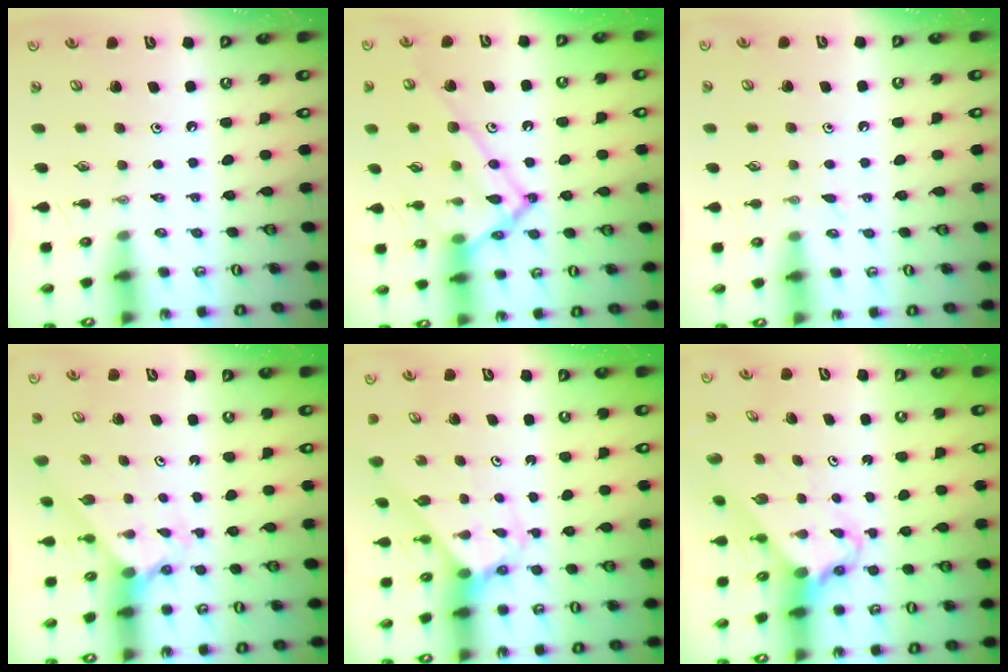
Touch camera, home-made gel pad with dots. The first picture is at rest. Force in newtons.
{"total": 19.0, "press": 19.0, "slide": 1.5}
{"total": 5.7, "press": 5.7, "slide": 0.6}
{"total": 2.0, "press": 2.0, "slide": 0.2}
{"total": 2.7, "press": 2.7, "slide": 0.2}
{"total": 2.7, "press": 2.7, "slide": 0.2}